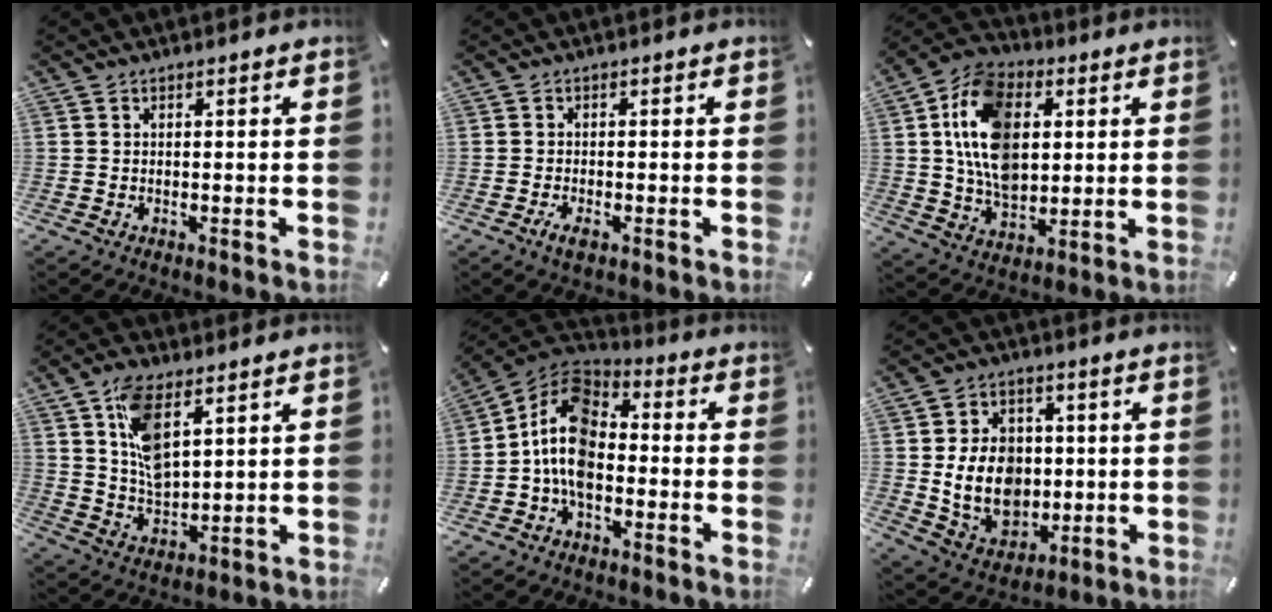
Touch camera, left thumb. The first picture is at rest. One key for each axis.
{"total": 2.1, "fx": -1.2, "fy": 0.8, "fz": 1.6, "tx": -0.034, "ty": 0.000, "tz": -0.022}
{"total": 16.7, "fx": 2.9, "fy": 11.7, "fz": 11.6, "tx": -0.230, "ty": 0.013, "tz": 0.055}
{"total": 10.6, "fx": 5.1, "fy": 5.5, "fz": 7.5, "tx": -0.149, "ty": -0.012, "tz": 0.093}
{"total": 11.6, "fx": -3.2, "fy": 7.5, "fz": 8.3, "tx": -0.187, "ty": 0.008, "tz": -0.067}
{"total": 13.5, "fx": 0.1, "fy": 11.2, "fz": 7.6, "tx": -0.151, "ty": 0.008, "tz": 0.010}